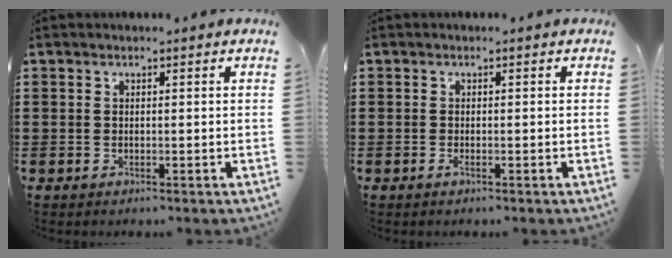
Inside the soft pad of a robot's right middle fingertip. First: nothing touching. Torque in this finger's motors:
{"motor_torque": [1.80, 0.33, 0.06, 0.03]}